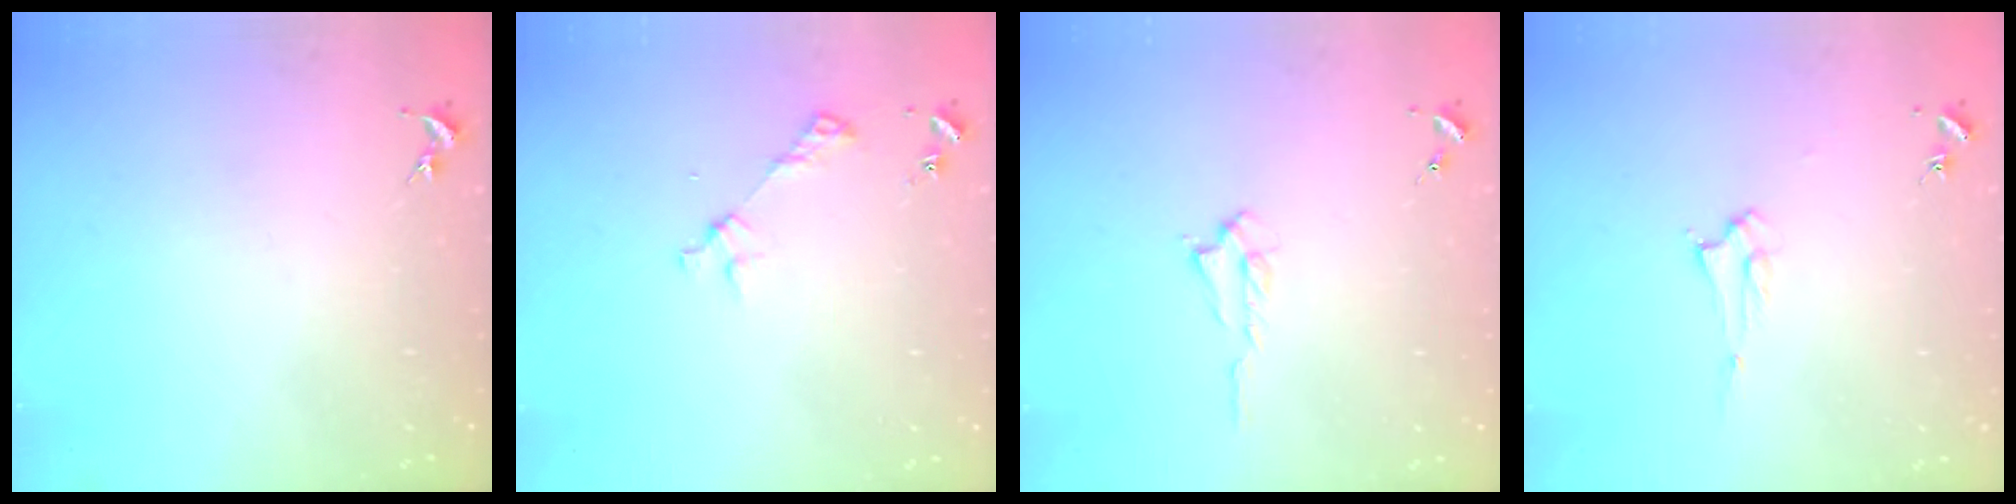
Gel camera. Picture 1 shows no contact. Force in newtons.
{"total": 3.0, "press": 3.0, "slide": 0.2}
{"total": 1.3, "press": 1.3, "slide": 0.3}
{"total": 1.6, "press": 1.6, "slide": 0.2}